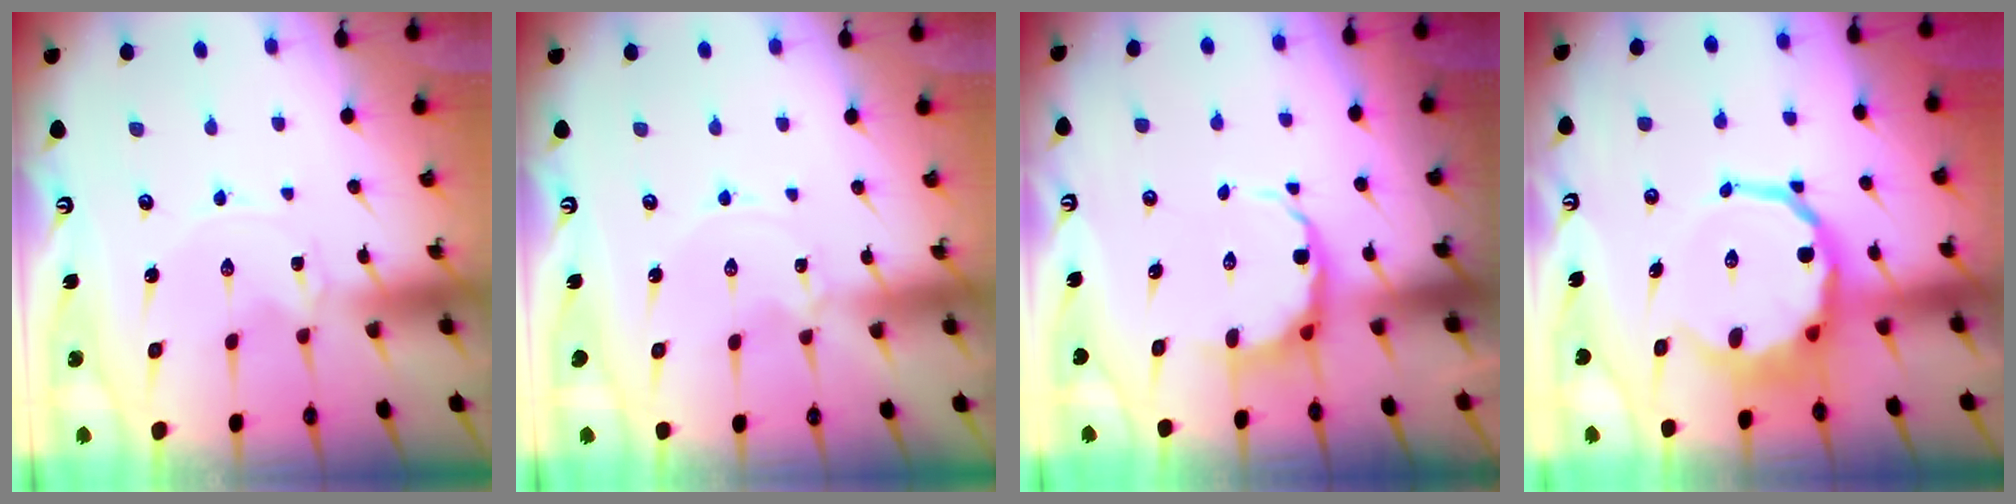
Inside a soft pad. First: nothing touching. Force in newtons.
{"total": 0.0}
{"total": 7.2, "press": 6.9, "slide": 2.0}
{"total": 10.5, "press": 10.2, "slide": 2.7}